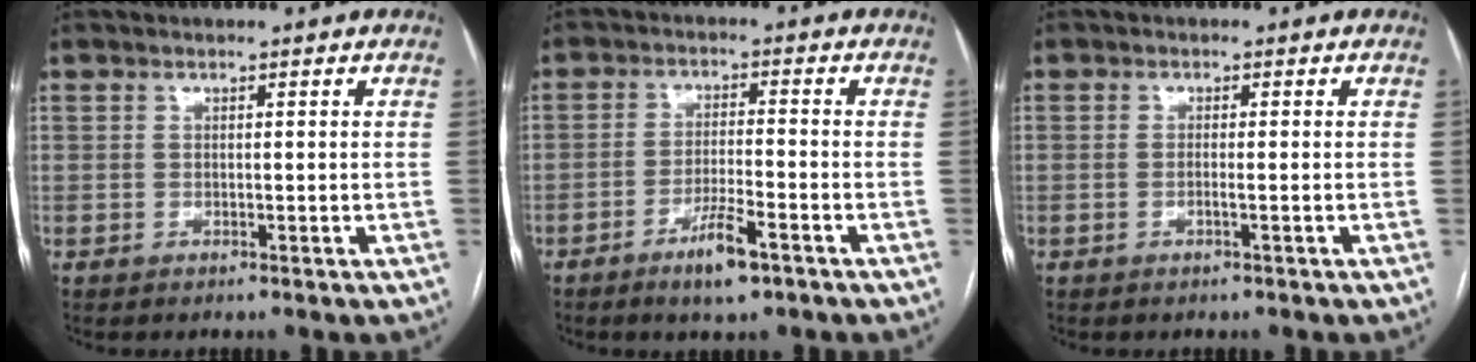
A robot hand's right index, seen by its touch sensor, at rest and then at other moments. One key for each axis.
{"total": 5.8, "fx": -3.5, "fy": 0.8, "fz": 4.5, "tx": -0.086, "ty": -0.005, "tz": -0.060}
{"total": 0.9, "fx": -0.3, "fy": -0.2, "fz": 0.8, "tx": -0.017, "ty": 0.000, "tz": -0.006}